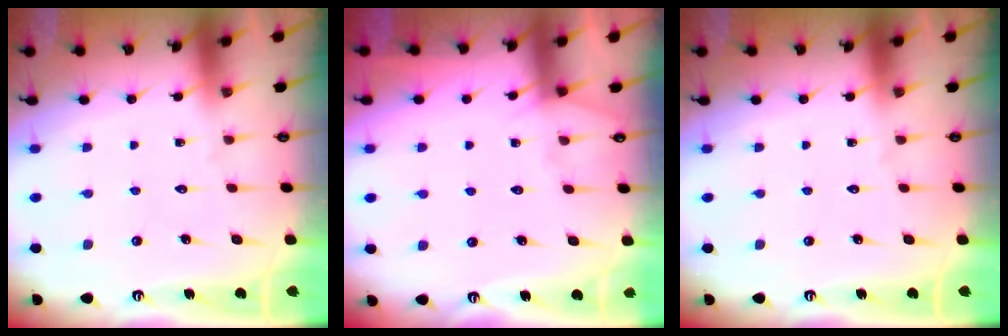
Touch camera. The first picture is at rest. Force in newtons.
{"total": 3.8, "press": 3.7, "slide": 0.5}
{"total": 0.0}